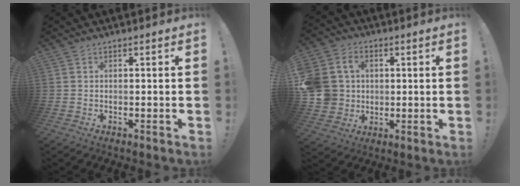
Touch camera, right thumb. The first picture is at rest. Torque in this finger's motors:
{"motor_torque": [1.46, 1.48, 0.14, -0.05, 0.06]}